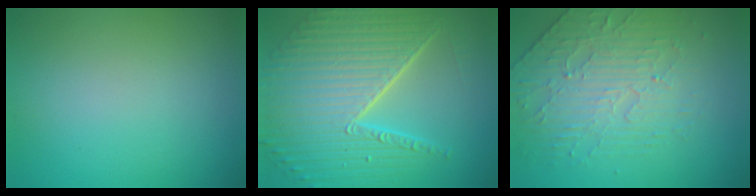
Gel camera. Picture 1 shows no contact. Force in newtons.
{"total": 10.4, "press": 6.7, "slide": 8.0}
{"total": 4.1, "press": 3.5, "slide": 2.1}